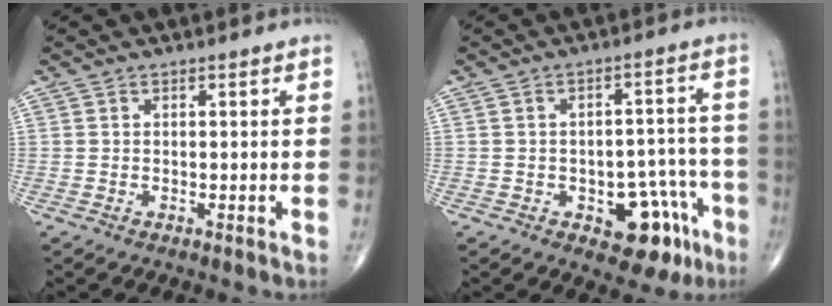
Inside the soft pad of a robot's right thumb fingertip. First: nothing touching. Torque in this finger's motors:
{"motor_torque": [2.61, 2.39, 0.90, -0.71, 0.03]}